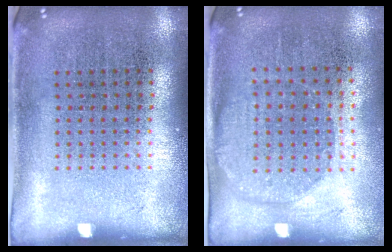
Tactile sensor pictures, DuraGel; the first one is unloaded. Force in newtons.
{"total": 1.5, "press": 1.3, "slide": 0.7}